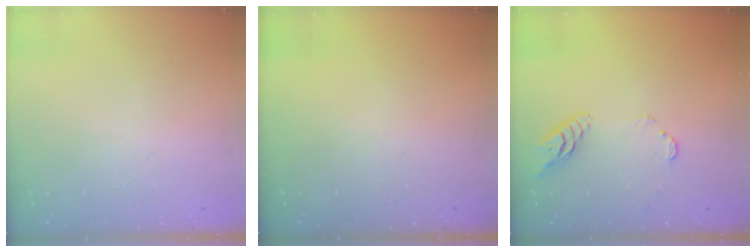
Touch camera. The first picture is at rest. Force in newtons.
{"total": 0.0}
{"total": 7.7, "press": 7.7, "slide": 0.6}